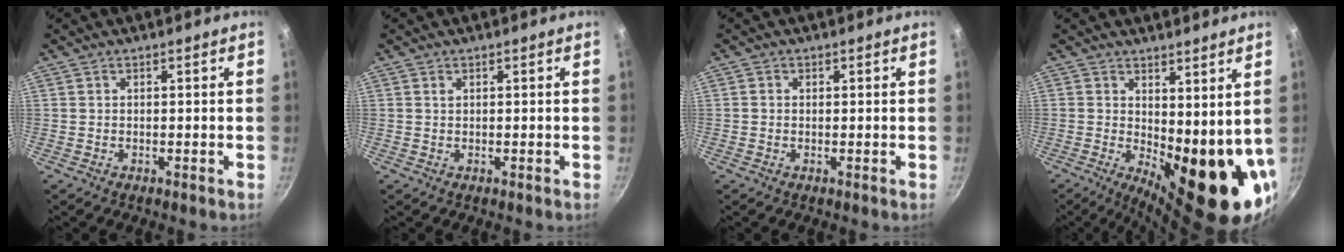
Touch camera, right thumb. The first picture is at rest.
{"total": 0.6, "force": [0.3, 0.3, 0.3], "torque": [-0.006, 0.000, 0.007]}
{"total": 0.7, "force": [0.1, 0.6, 0.2], "torque": [-0.003, 0.003, 0.000]}
{"total": 13.9, "force": [1.7, 5.7, 12.5], "torque": [-0.143, -0.035, 0.037]}